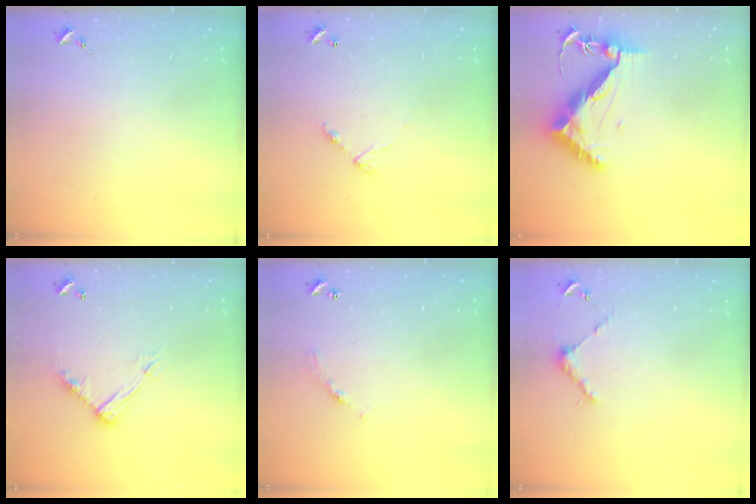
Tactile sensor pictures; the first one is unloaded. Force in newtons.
{"total": 6.5, "press": 6.5, "slide": 0.5}
{"total": 11.8, "press": 11.7, "slide": 1.5}
{"total": 10.9, "press": 10.9, "slide": 0.4}
{"total": 5.1, "press": 5.1, "slide": 0.5}
{"total": 3.8, "press": 3.8, "slide": 0.3}